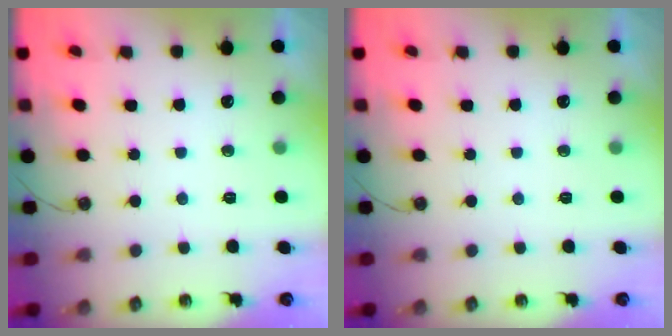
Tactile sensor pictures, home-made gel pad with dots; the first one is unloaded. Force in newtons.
{"total": 0.0}